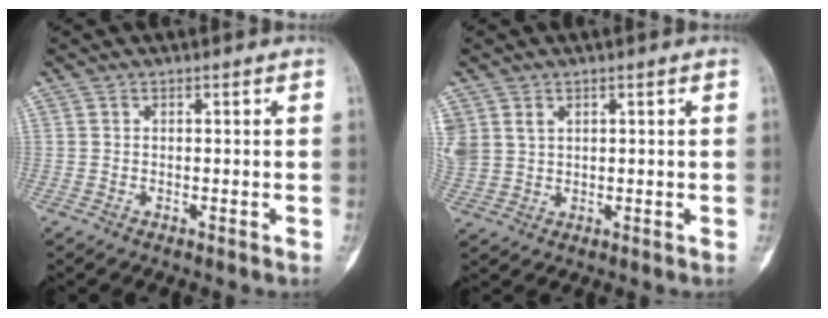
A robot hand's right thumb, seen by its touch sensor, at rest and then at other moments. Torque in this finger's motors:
{"motor_torque": [-0.05, 1.10, 1.15, 0.49, 0.39]}